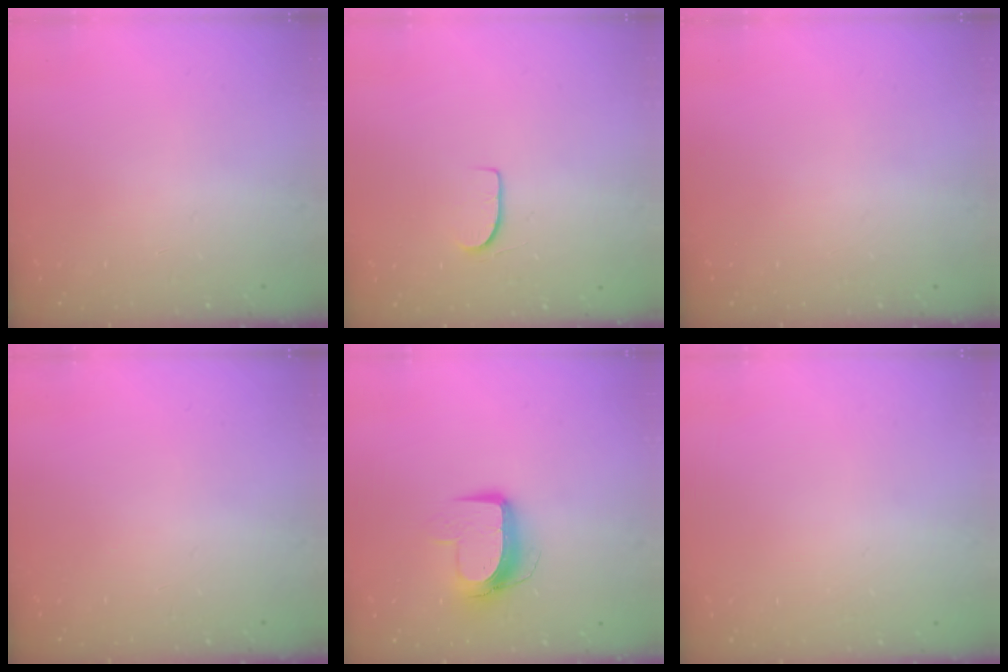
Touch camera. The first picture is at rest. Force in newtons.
{"total": 6.1, "press": 6.1, "slide": 0.5}
{"total": 0.0}
{"total": 0.0}
{"total": 10.2, "press": 10.2, "slide": 0.6}
{"total": 0.0}